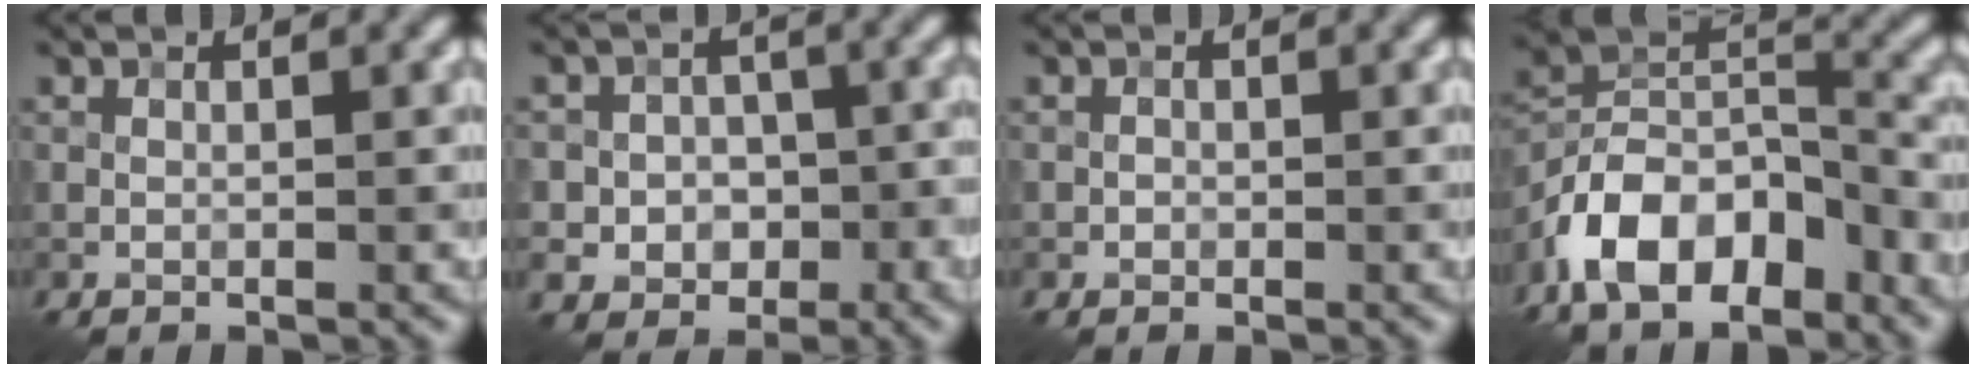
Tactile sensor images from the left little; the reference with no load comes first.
{"total": 5.1, "force": [-1.1, 4.6, 1.9], "torque": [-0.006, 0.017, -0.037]}
{"total": 0.6, "force": [-0.1, 0.5, 0.0], "torque": [0.004, -0.002, -0.005]}
{"total": 11.0, "force": [-6.8, 5.4, 6.8], "torque": [-0.121, 0.011, -0.142]}